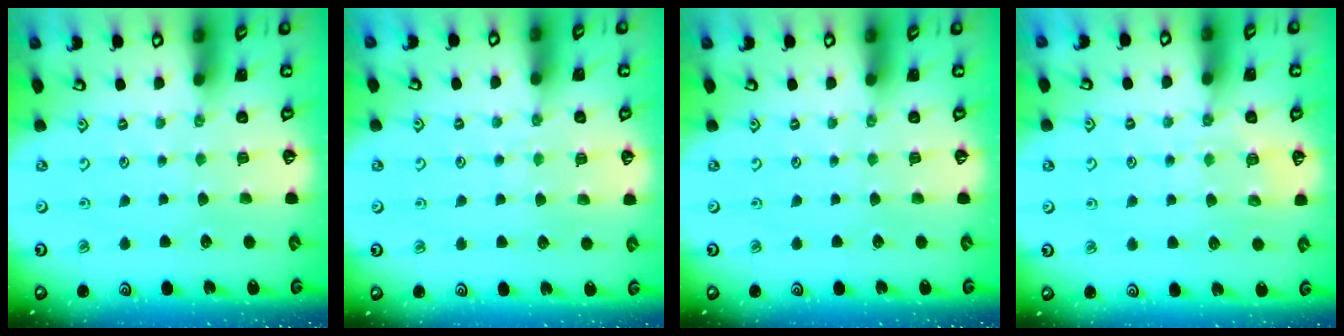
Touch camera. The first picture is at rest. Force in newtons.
{"total": 6.7, "press": 6.6, "slide": 0.8}
{"total": 0.0}
{"total": 8.3, "press": 8.3, "slide": 0.8}